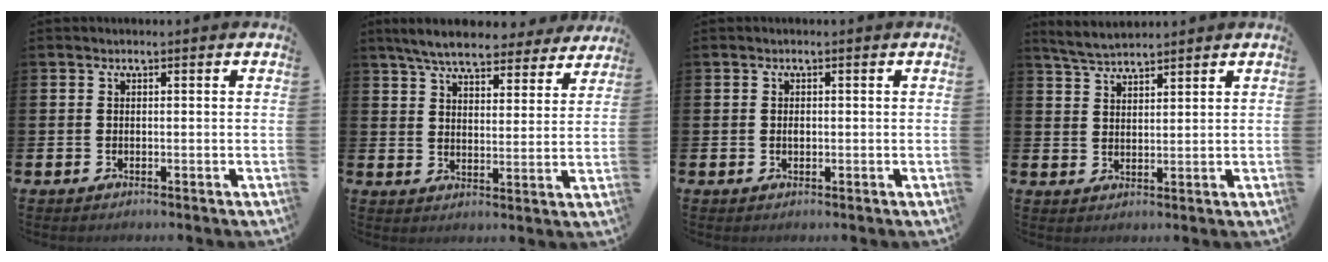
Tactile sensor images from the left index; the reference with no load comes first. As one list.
[{"total": 7.4, "force": [6.9, 1.4, 2.2], "torque": [-0.063, -0.033, 0.122]}, {"total": 0.7, "force": [0.1, 0.4, 0.6], "torque": [-0.009, 0.001, 0.000]}, {"total": 4.2, "force": [4.1, 0.4, 0.9], "torque": [-0.033, -0.012, 0.076]}]